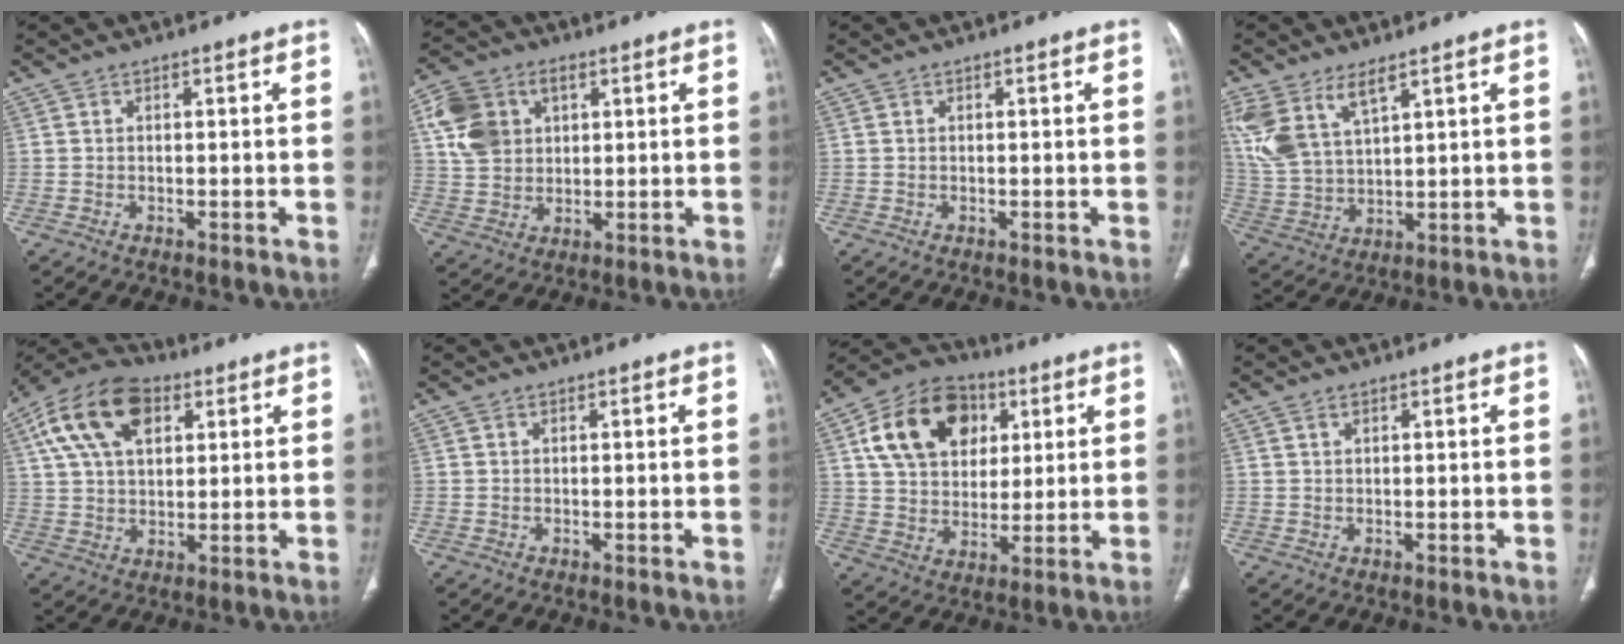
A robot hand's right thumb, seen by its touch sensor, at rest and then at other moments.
{"total": 10.7, "force": [3.5, 8.1, 5.9], "torque": [-0.099, 0.001, 0.067]}
{"total": 0.0}
{"total": 11.0, "force": [6.4, 4.7, 7.6], "torque": [-0.168, -0.016, 0.144]}
{"total": 15.7, "force": [6.2, 9.3, 11.1], "torque": [-0.194, 0.007, 0.107]}
{"total": 0.0}
{"total": 17.8, "force": [6.2, 13.0, 10.4], "torque": [-0.158, 0.000, 0.106]}
{"total": 0.9, "force": [0.6, 0.5, 0.5], "torque": [-0.009, 0.000, 0.012]}